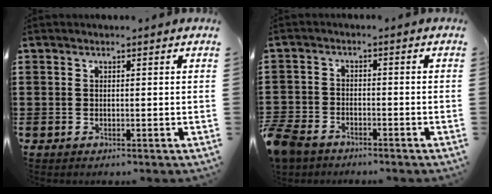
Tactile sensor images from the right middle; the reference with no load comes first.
{"total": 3.9, "force": [-3.5, 1.6, 0.9], "torque": [-0.046, -0.005, -0.080]}